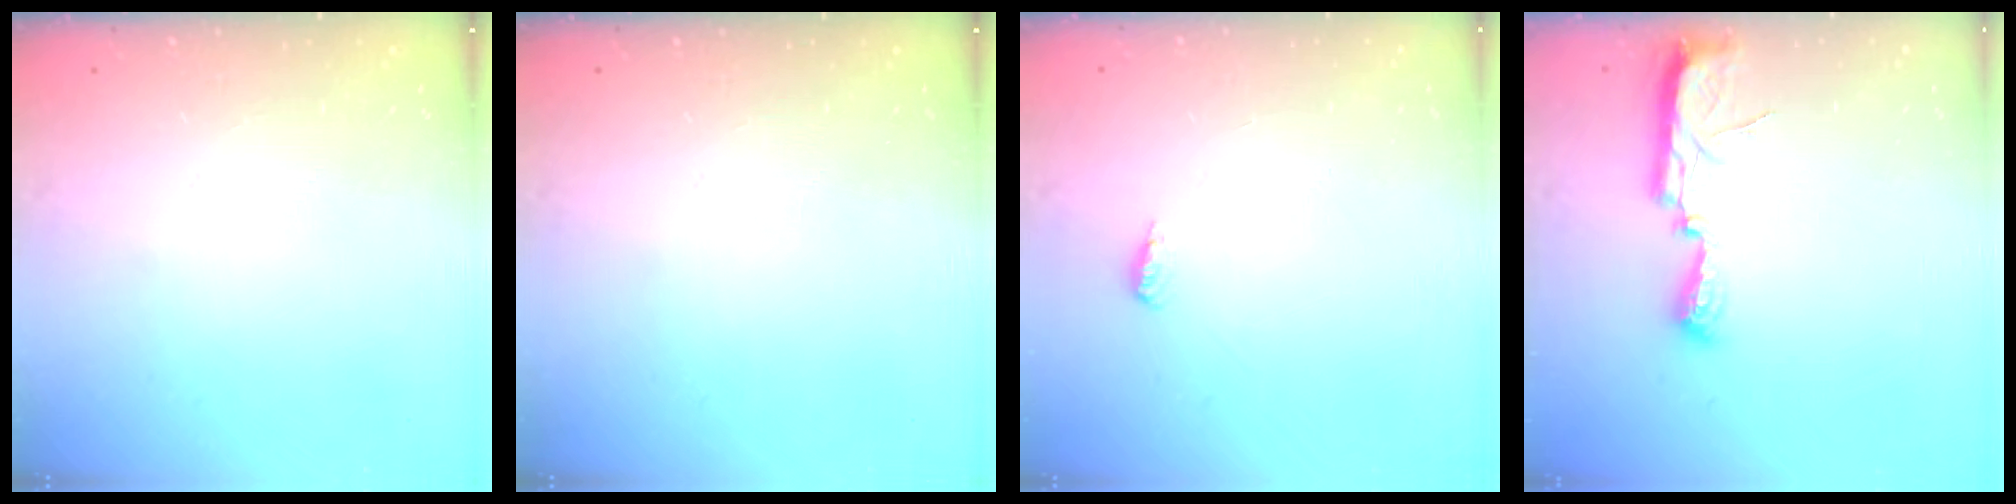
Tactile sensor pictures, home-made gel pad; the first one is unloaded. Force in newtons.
{"total": 0.0}
{"total": 3.4, "press": 3.0, "slide": 1.7}
{"total": 10.1, "press": 8.9, "slide": 4.8}